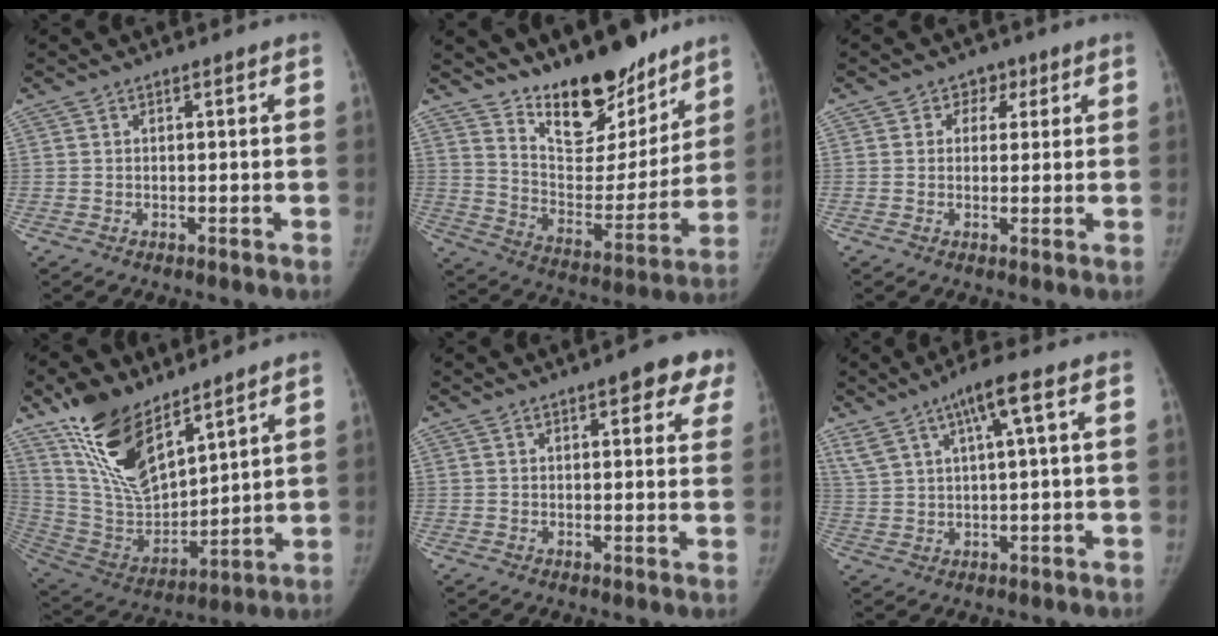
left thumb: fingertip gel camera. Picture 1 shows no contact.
{"total": 21.1, "force": [16.3, 8.4, 10.4], "torque": [-0.107, -0.115, 0.269]}
{"total": 3.8, "force": [1.5, 3.3, 1.0], "torque": [0.019, 0.001, 0.013]}
{"total": 19.1, "force": [12.9, 8.2, 11.5], "torque": [-0.176, -0.069, 0.258]}
{"total": 7.9, "force": [4.5, 2.7, 5.9], "torque": [-0.037, -0.011, 0.047]}
{"total": 8.3, "force": [4.2, 1.1, 7.1], "torque": [-0.139, 0.001, 0.079]}